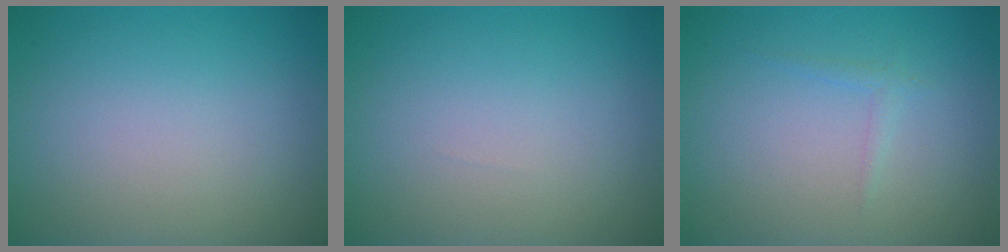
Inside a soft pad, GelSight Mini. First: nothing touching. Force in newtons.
{"total": 0.0}
{"total": 0.8, "press": 0.8, "slide": 0.1}